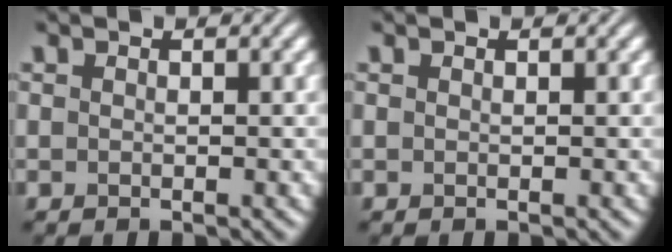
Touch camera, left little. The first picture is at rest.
{"total": 0.0}